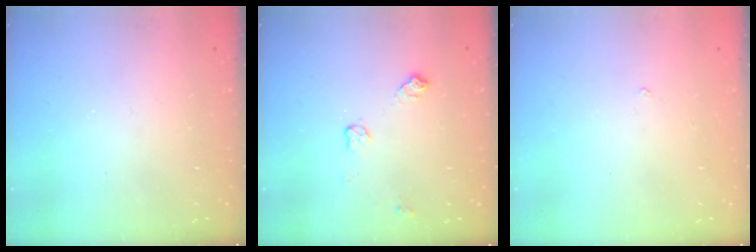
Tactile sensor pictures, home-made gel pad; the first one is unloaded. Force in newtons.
{"total": 7.3, "press": 7.3, "slide": 0.8}
{"total": 1.9, "press": 1.9, "slide": 0.4}